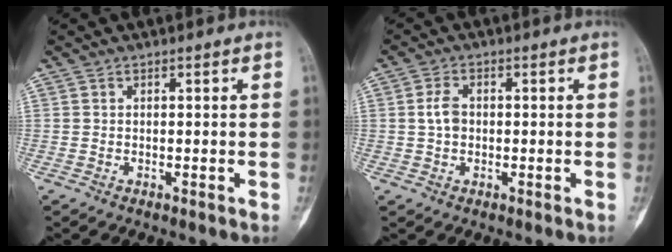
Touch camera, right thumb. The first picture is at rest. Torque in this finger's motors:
{"motor_torque": [0.29, 0.69, 0.27, -0.44, -0.06]}